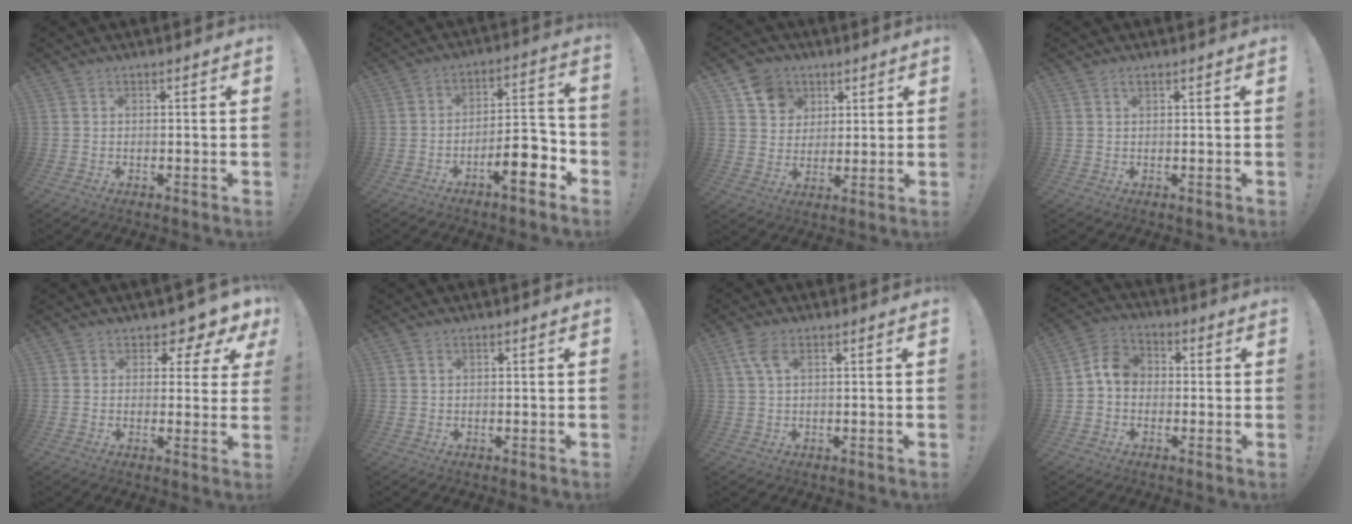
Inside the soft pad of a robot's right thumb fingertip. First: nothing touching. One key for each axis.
{"total": 11.9, "fx": -6.2, "fy": 3.6, "fz": 9.5, "tx": -0.121, "ty": 0.032, "tz": -0.104}
{"total": 10.2, "fx": 5.0, "fy": 8.6, "fz": 2.3, "tx": -0.023, "ty": -0.035, "tz": 0.099}
{"total": 0.8, "fx": 0.5, "fy": 0.3, "fz": 0.5, "tx": -0.007, "ty": 0.000, "tz": 0.009}
{"total": 4.3, "fx": 2.6, "fy": 2.9, "fz": 1.8, "tx": -0.018, "ty": -0.029, "tz": 0.042}
{"total": 0.6, "fx": 0.4, "fy": 0.3, "fz": 0.3, "tx": -0.008, "ty": 0.001, "tz": 0.008}
{"total": 4.6, "fx": 1.8, "fy": 2.1, "fz": 3.7, "tx": -0.082, "ty": 0.001, "tz": 0.032}
{"total": 7.5, "fx": -0.1, "fy": 6.2, "fz": 4.3, "tx": -0.069, "ty": 0.024, "tz": 0.005}